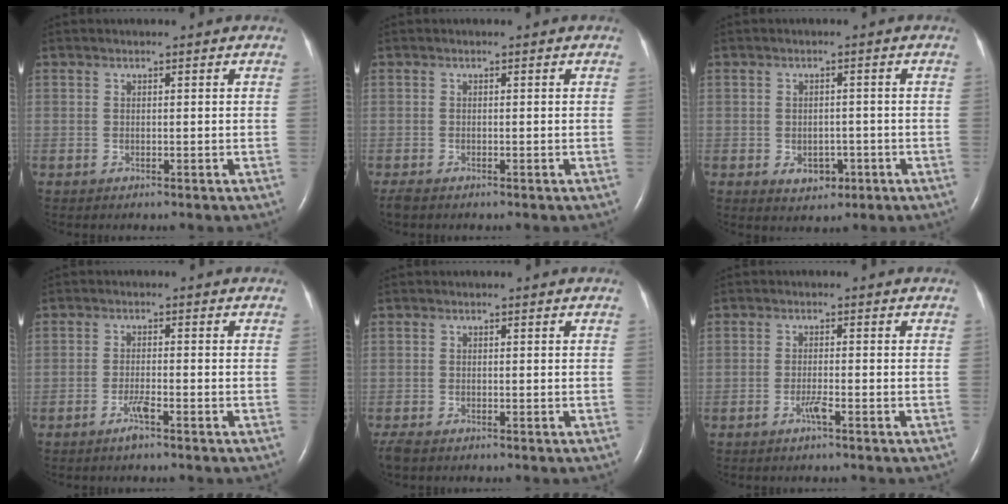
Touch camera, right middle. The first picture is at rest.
{"total": 1.2, "force": [-1.0, 0.3, 0.6], "torque": [-0.020, -0.005, -0.018]}
{"total": 3.6, "force": [-1.3, 2.6, 2.1], "torque": [-0.025, 0.005, -0.007]}
{"total": 2.4, "force": [-1.7, 0.0, 1.7], "torque": [-0.039, -0.002, -0.032]}
{"total": 2.3, "force": [-1.8, 0.7, 1.2], "torque": [-0.032, -0.008, -0.030]}
{"total": 1.9, "force": [-1.2, -0.1, 1.5], "torque": [-0.033, -0.001, -0.024]}